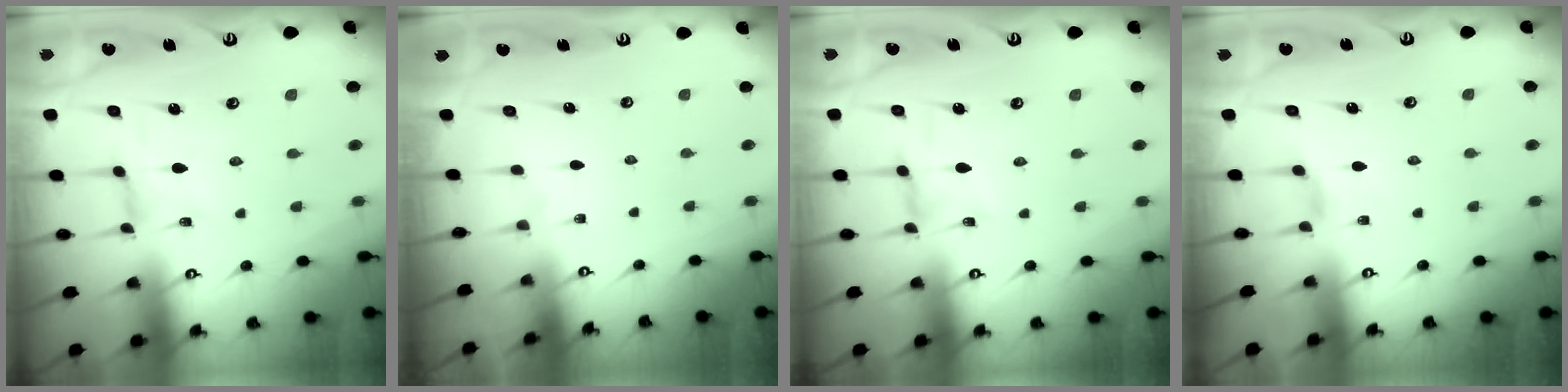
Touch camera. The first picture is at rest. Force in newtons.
{"total": 0.0}
{"total": 3.0, "press": 2.9, "slide": 0.3}
{"total": 2.6, "press": 2.6, "slide": 0.6}